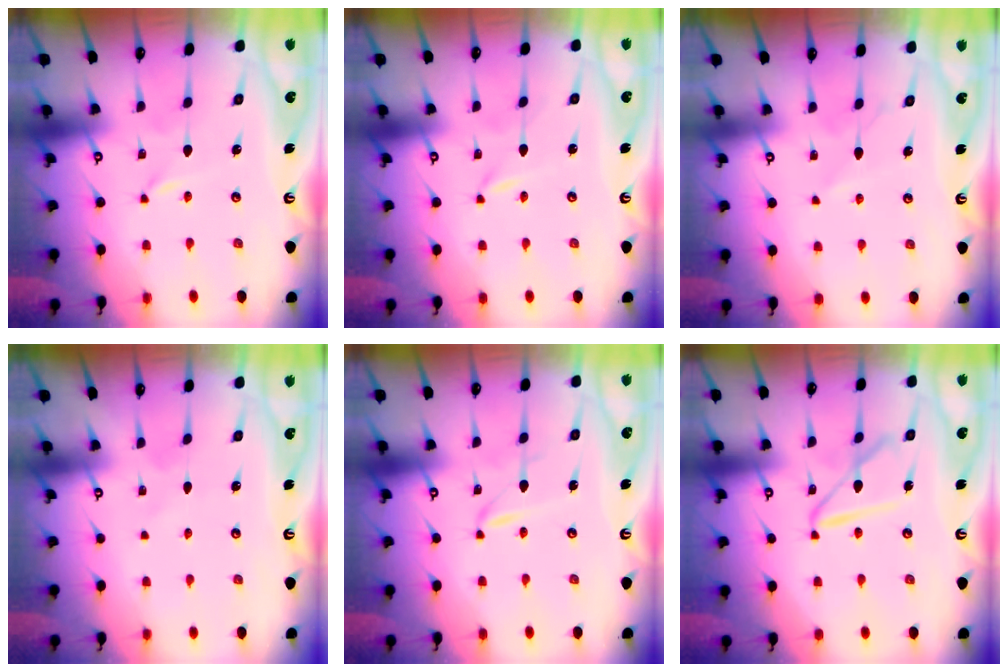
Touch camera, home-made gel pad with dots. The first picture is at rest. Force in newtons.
{"total": 0.0}
{"total": 5.1, "press": 5.0, "slide": 0.6}
{"total": 1.4, "press": 1.4, "slide": 0.1}
{"total": 1.9, "press": 1.9, "slide": 0.1}
{"total": 11.7, "press": 11.7, "slide": 1.0}